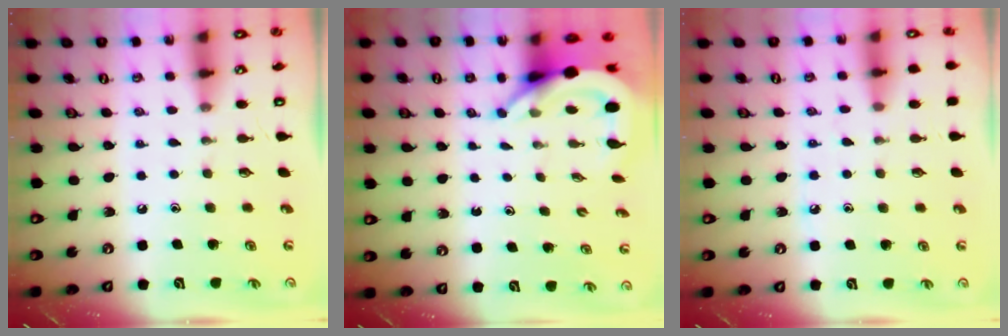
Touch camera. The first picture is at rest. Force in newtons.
{"total": 6.6, "press": 6.5, "slide": 0.9}
{"total": 5.9, "press": 5.9, "slide": 0.8}